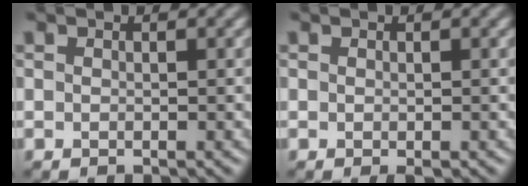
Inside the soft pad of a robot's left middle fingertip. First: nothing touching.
{"total": 0.5, "force": [-0.2, 0.2, 0.5], "torque": [-0.008, -0.002, -0.001]}